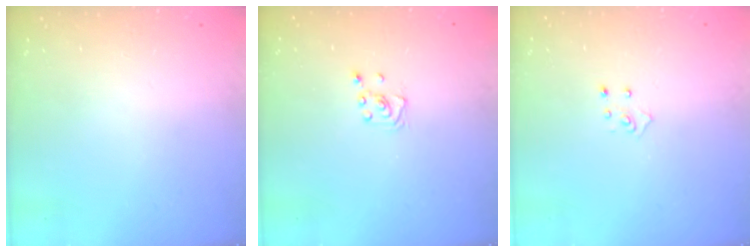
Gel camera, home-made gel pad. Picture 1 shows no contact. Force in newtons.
{"total": 3.0, "press": 2.9, "slide": 0.3}
{"total": 3.9, "press": 3.9, "slide": 0.3}